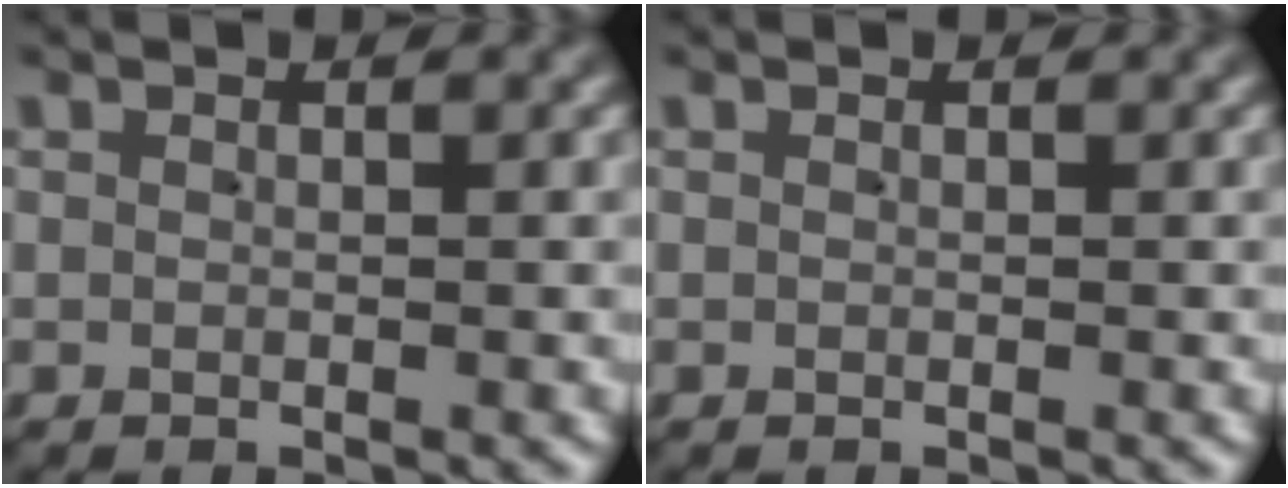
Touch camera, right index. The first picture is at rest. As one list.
[{"total": 0.0}]